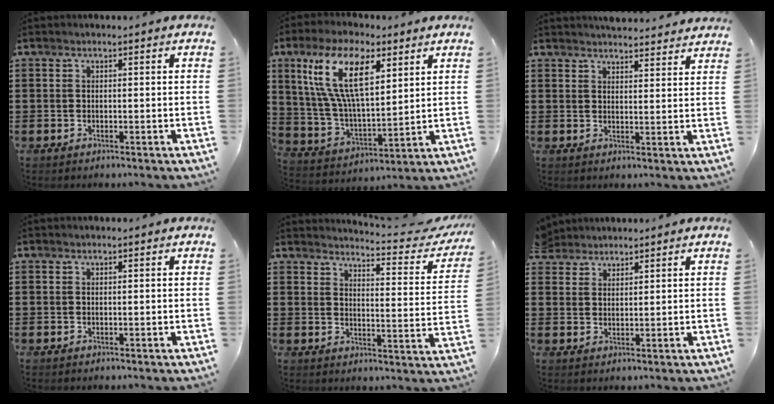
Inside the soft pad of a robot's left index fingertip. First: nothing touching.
{"total": 14.2, "force": [7.2, 5.9, 10.7], "torque": [-0.233, -0.002, 0.132]}
{"total": 3.6, "force": [3.6, 0.0, 0.2], "torque": [-0.006, -0.017, 0.065]}
{"total": 0.0}
{"total": 3.5, "force": [3.2, -0.4, 1.4], "torque": [-0.031, -0.035, 0.043]}
{"total": 2.4, "force": [2.2, 0.7, -0.4], "torque": [0.000, 0.003, 0.044]}